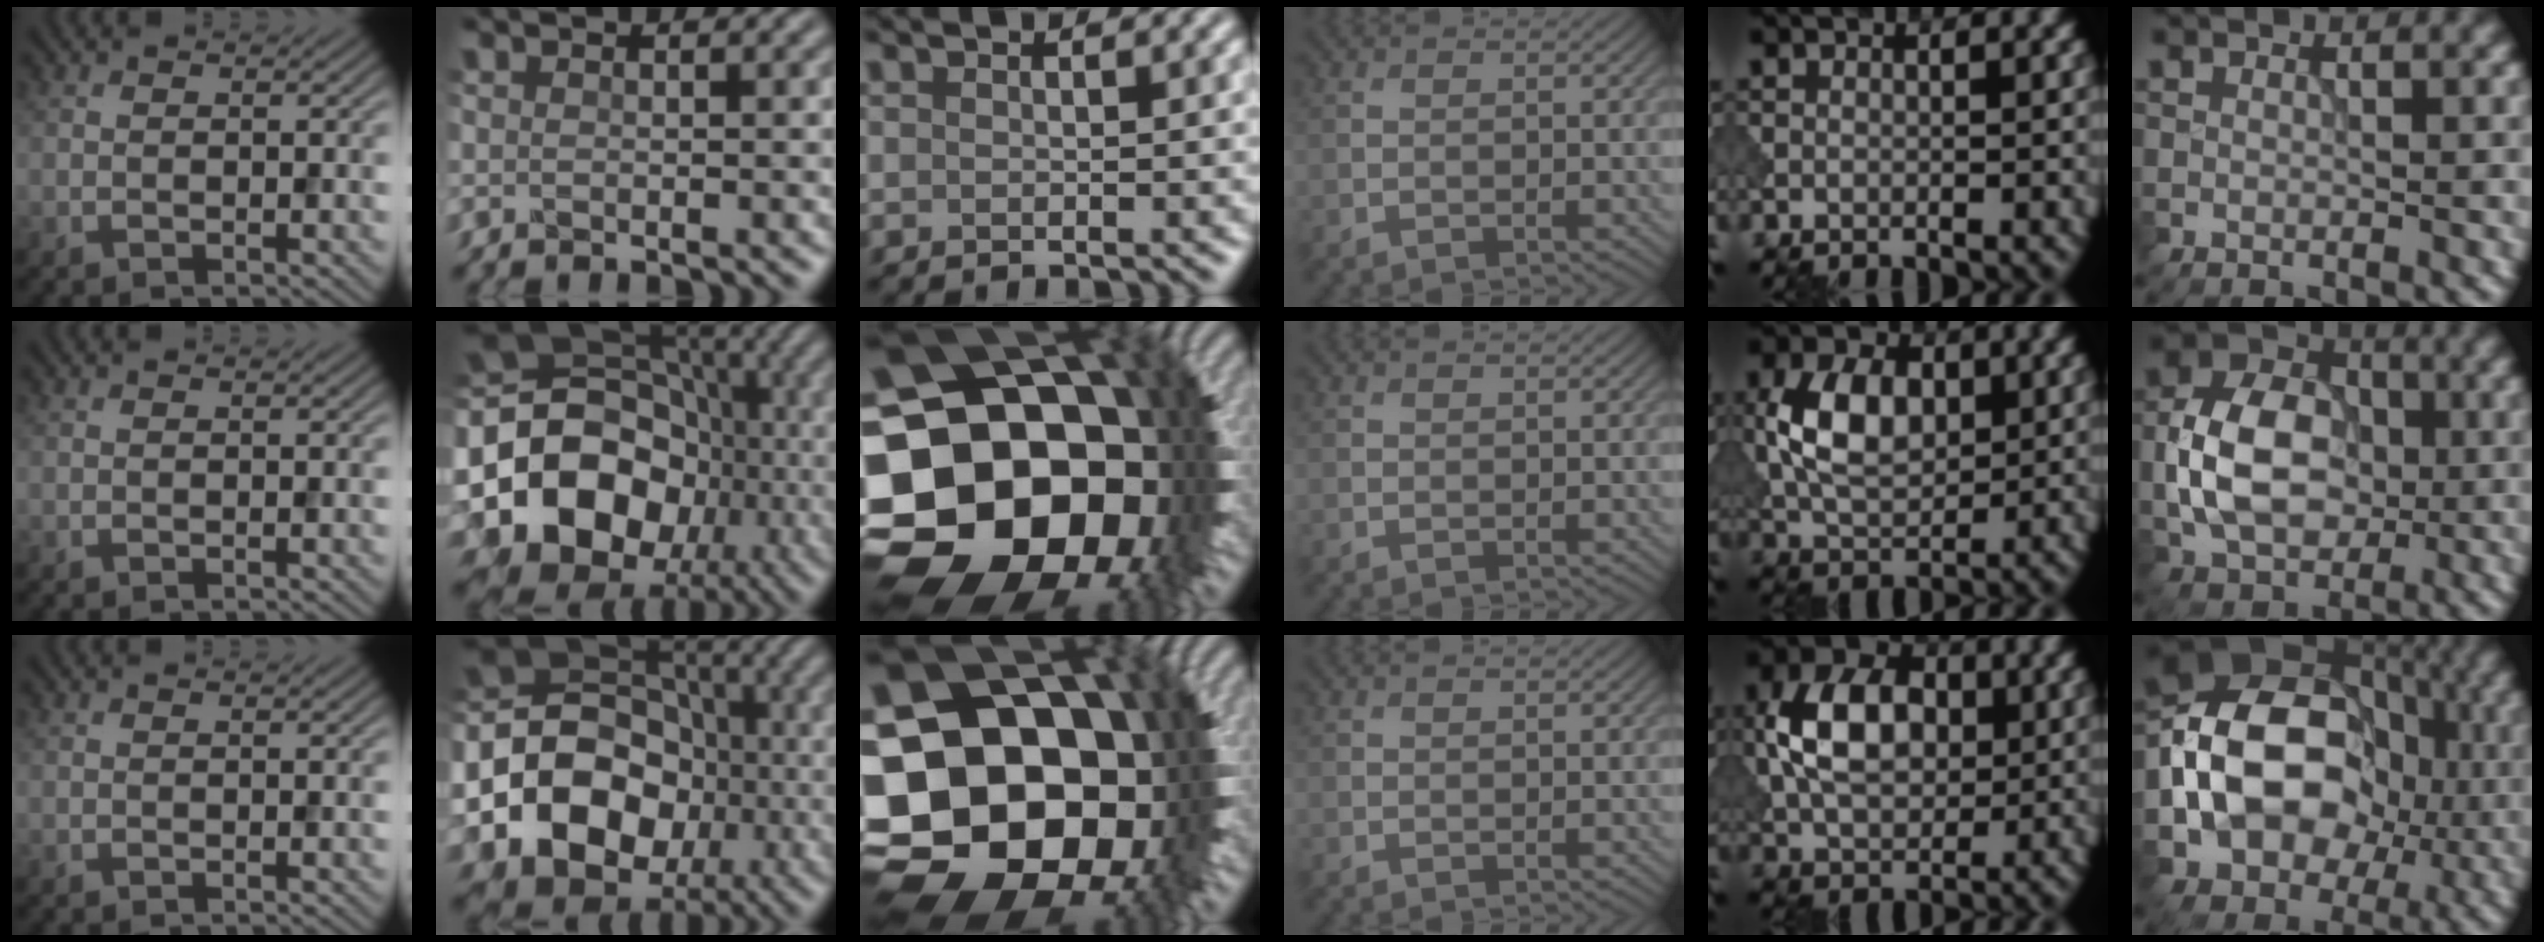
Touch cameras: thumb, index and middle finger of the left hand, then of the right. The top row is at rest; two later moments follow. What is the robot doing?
{"motion": "insert", "object": "peg toy"}